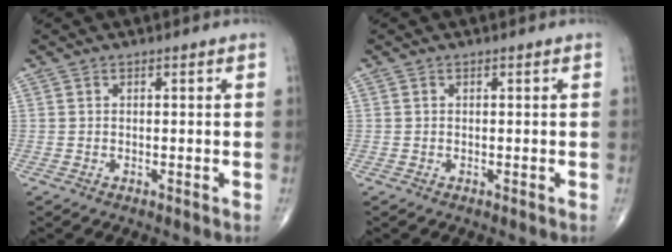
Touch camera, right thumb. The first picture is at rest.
{"total": 0.0}